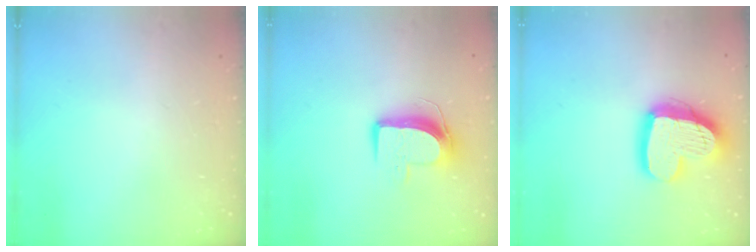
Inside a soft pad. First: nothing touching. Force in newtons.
{"total": 9.7, "press": 9.7, "slide": 0.6}
{"total": 17.4, "press": 17.3, "slide": 1.5}